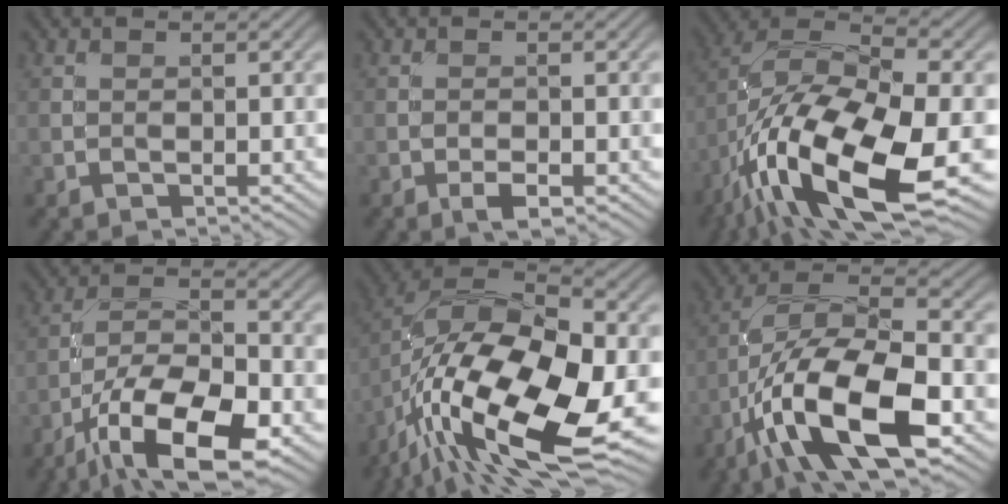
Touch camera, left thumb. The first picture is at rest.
{"total": 2.0, "force": [-1.0, 0.6, 1.5], "torque": [-0.027, 0.002, -0.022]}
{"total": 18.4, "force": [-8.0, 7.2, 15.0], "torque": [-0.306, -0.029, -0.143]}
{"total": 14.5, "force": [-8.1, 5.5, 10.7], "torque": [-0.197, -0.008, -0.153]}
{"total": 19.2, "force": [-7.9, 8.5, 15.4], "torque": [-0.309, -0.024, -0.132]}
{"total": 15.8, "force": [-6.8, 6.0, 12.9], "torque": [-0.238, -0.003, -0.132]}